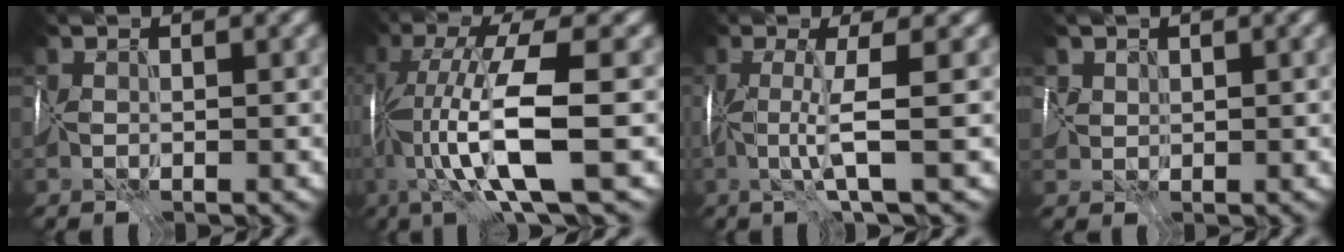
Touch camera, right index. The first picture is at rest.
{"total": 8.8, "force": [-2.1, 1.1, 8.5], "torque": [-0.146, -0.004, -0.040]}
{"total": 2.5, "force": [-0.4, -1.1, 2.2], "torque": [-0.034, -0.013, -0.013]}
{"total": 1.0, "force": [0.7, 0.5, -0.4], "torque": [0.018, -0.001, 0.015]}